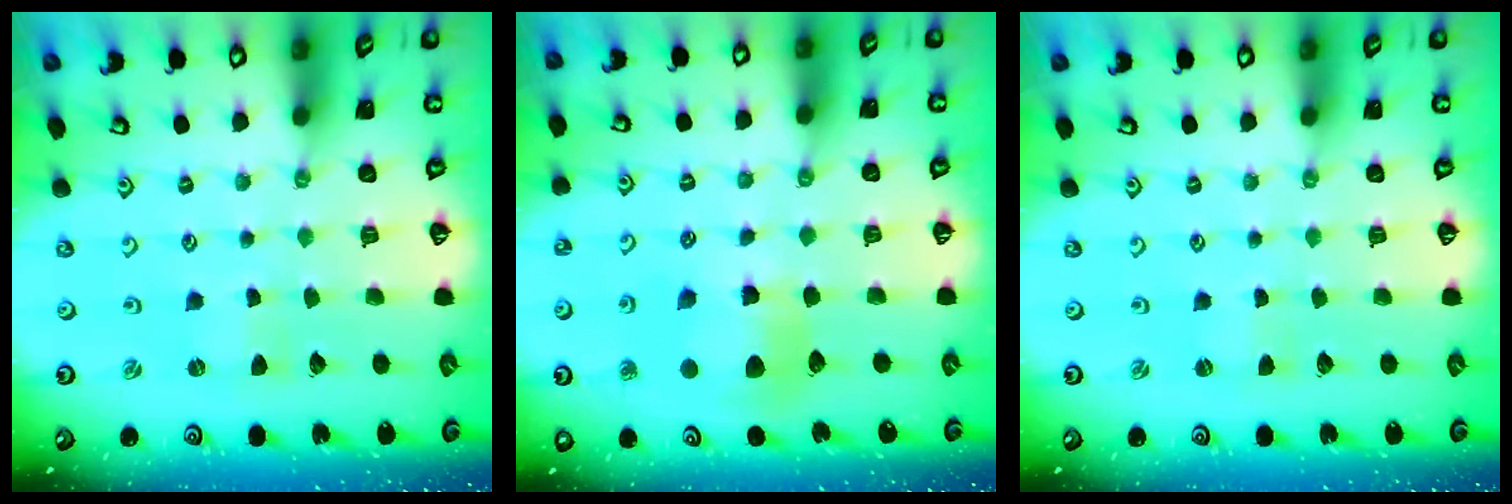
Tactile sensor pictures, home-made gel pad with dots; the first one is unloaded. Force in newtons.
{"total": 9.9, "press": 9.8, "slide": 1.3}
{"total": 0.0}